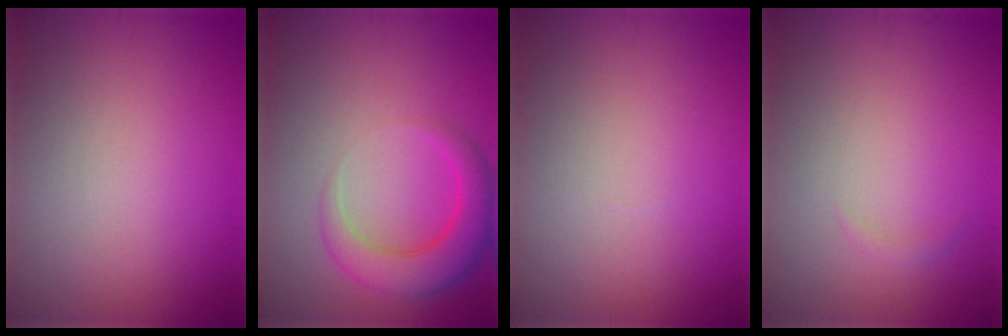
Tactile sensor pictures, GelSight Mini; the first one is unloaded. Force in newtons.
{"total": 5.0, "press": 5.0, "slide": 0.4}
{"total": 0.0}
{"total": 0.5, "press": 0.5, "slide": 0.0}